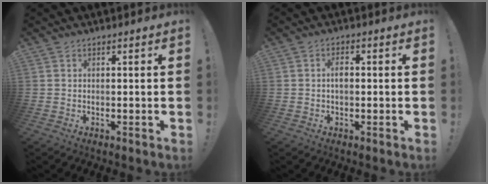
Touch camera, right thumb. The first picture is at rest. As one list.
[{"total": 2.5, "force": [-0.1, 1.3, 2.1], "torque": [-0.035, 0.005, -0.005]}]